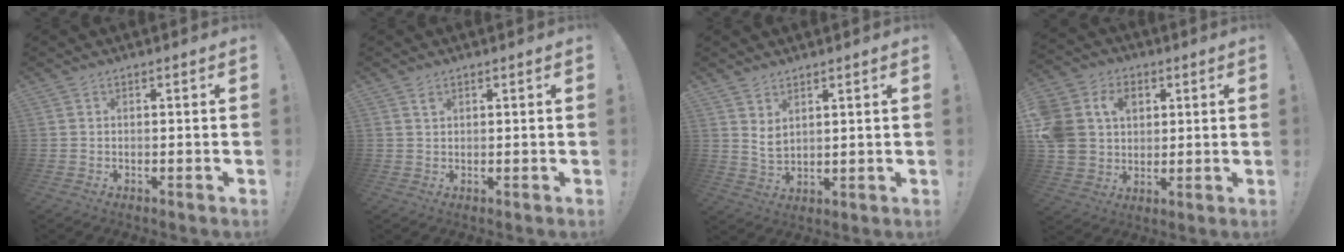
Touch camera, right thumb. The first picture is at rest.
{"total": 1.2, "force": [0.9, 0.5, 0.6], "torque": [0.000, -0.006, 0.015]}
{"total": 4.4, "force": [2.8, 2.3, 2.5], "torque": [-0.039, -0.018, 0.053]}
{"total": 13.3, "force": [3.6, 11.1, 6.2], "torque": [-0.135, -0.007, 0.073]}